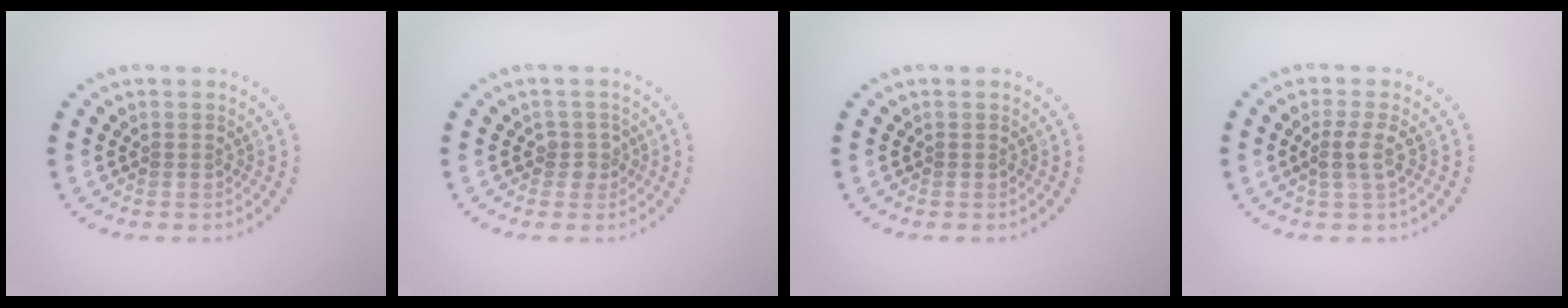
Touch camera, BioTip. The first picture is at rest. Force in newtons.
{"total": 1.5, "press": 1.1, "slide": 0.9}
{"total": 0.0}
{"total": 2.0, "press": 1.6, "slide": 1.2}